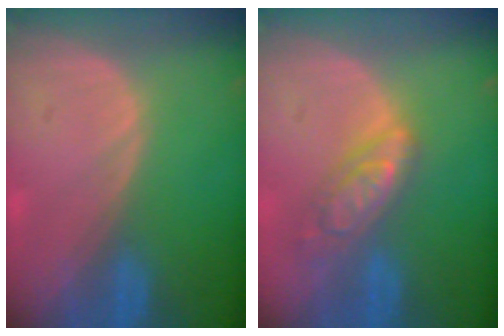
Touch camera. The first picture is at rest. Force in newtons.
{"total": 6.2, "press": 5.5, "slide": 2.8}